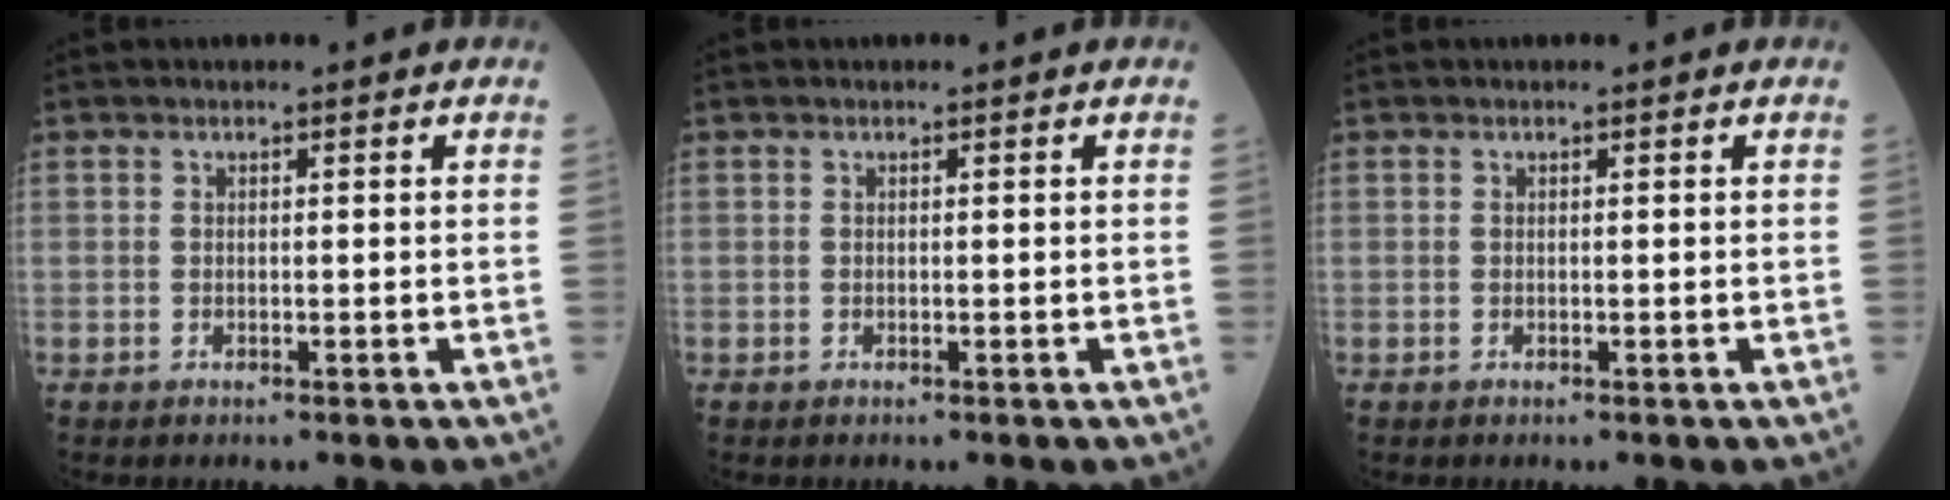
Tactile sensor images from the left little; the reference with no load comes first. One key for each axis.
{"total": 0.0}
{"total": 0.0}